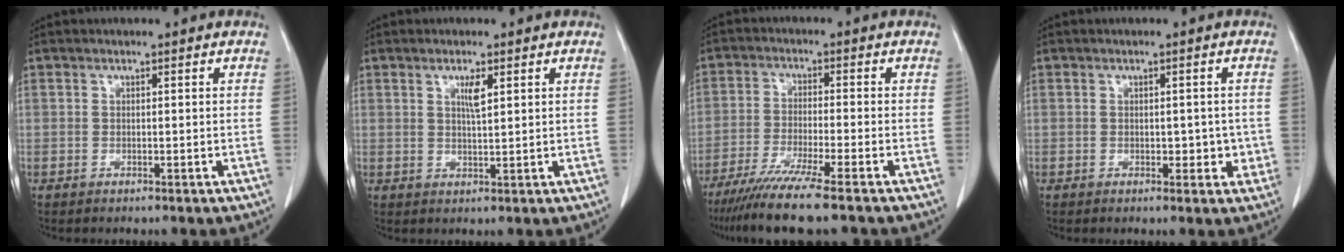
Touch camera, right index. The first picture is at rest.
{"total": 2.6, "force": [1.2, 0.3, 2.3], "torque": [-0.045, -0.003, 0.022]}
{"total": 10.8, "force": [-8.4, -0.9, 6.7], "torque": [-0.105, -0.033, -0.137]}
{"total": 3.1, "force": [-0.3, 2.1, 2.3], "torque": [-0.019, 0.006, 0.001]}